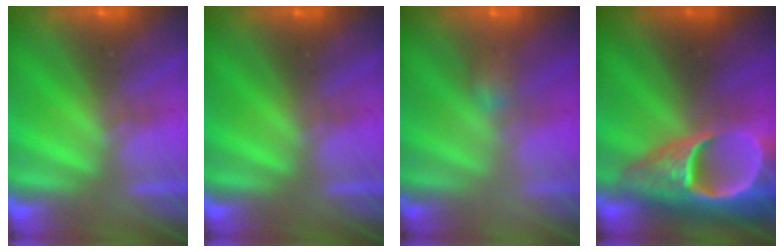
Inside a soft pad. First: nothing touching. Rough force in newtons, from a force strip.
{"total": 0.0}
{"total": 2.2}
{"total": 8.7}